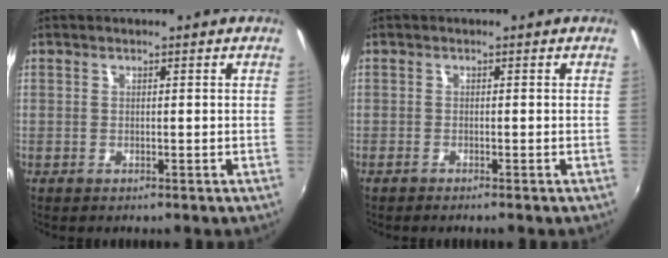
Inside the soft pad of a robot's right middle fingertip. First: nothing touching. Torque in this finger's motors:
{"motor_torque": [-0.31, -0.10, 0.05, -0.01]}